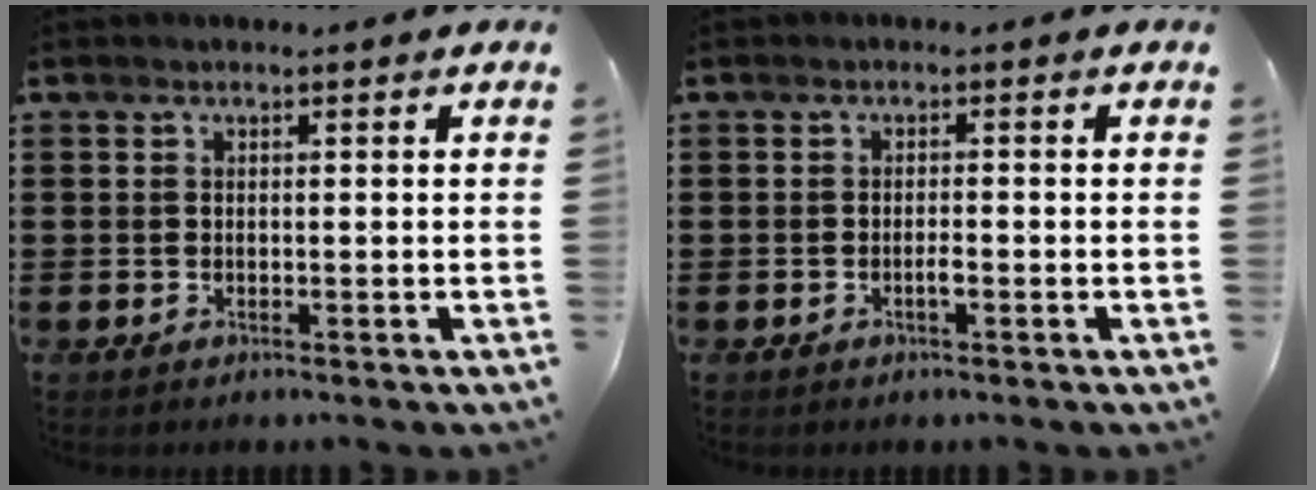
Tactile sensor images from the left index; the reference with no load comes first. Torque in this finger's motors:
{"motor_torque": [0.01, 0.00, 0.03, 0.02]}